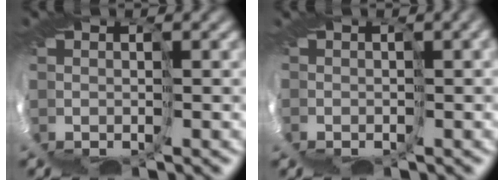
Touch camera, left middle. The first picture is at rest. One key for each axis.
{"total": 2.6, "fx": -1.3, "fy": 1.1, "fz": 1.9, "tx": -0.034, "ty": 0.005, "tz": -0.020}